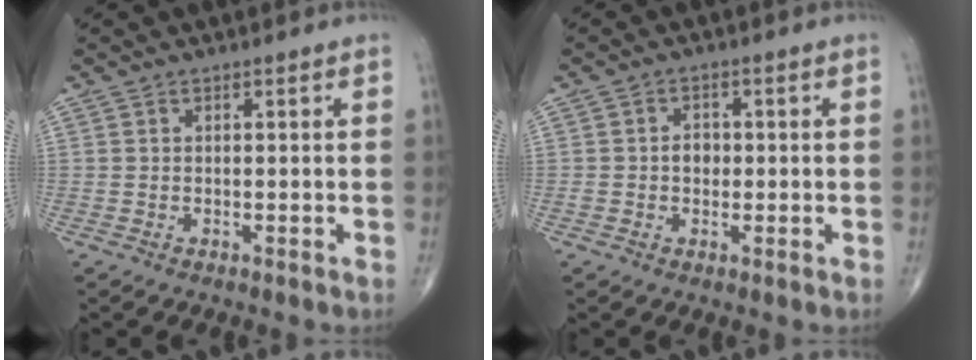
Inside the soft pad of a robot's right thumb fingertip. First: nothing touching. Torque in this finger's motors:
{"motor_torque": [0.45, 0.72, 0.29, 0.04, 0.04]}